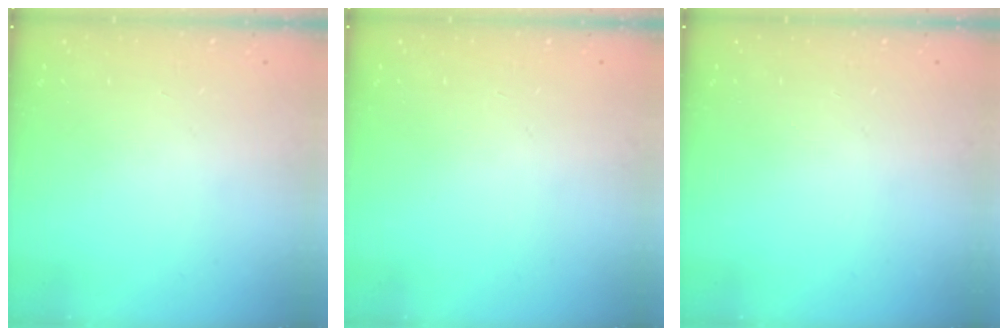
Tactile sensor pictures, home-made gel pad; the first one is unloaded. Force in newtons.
{"total": 0.0}
{"total": 0.0}